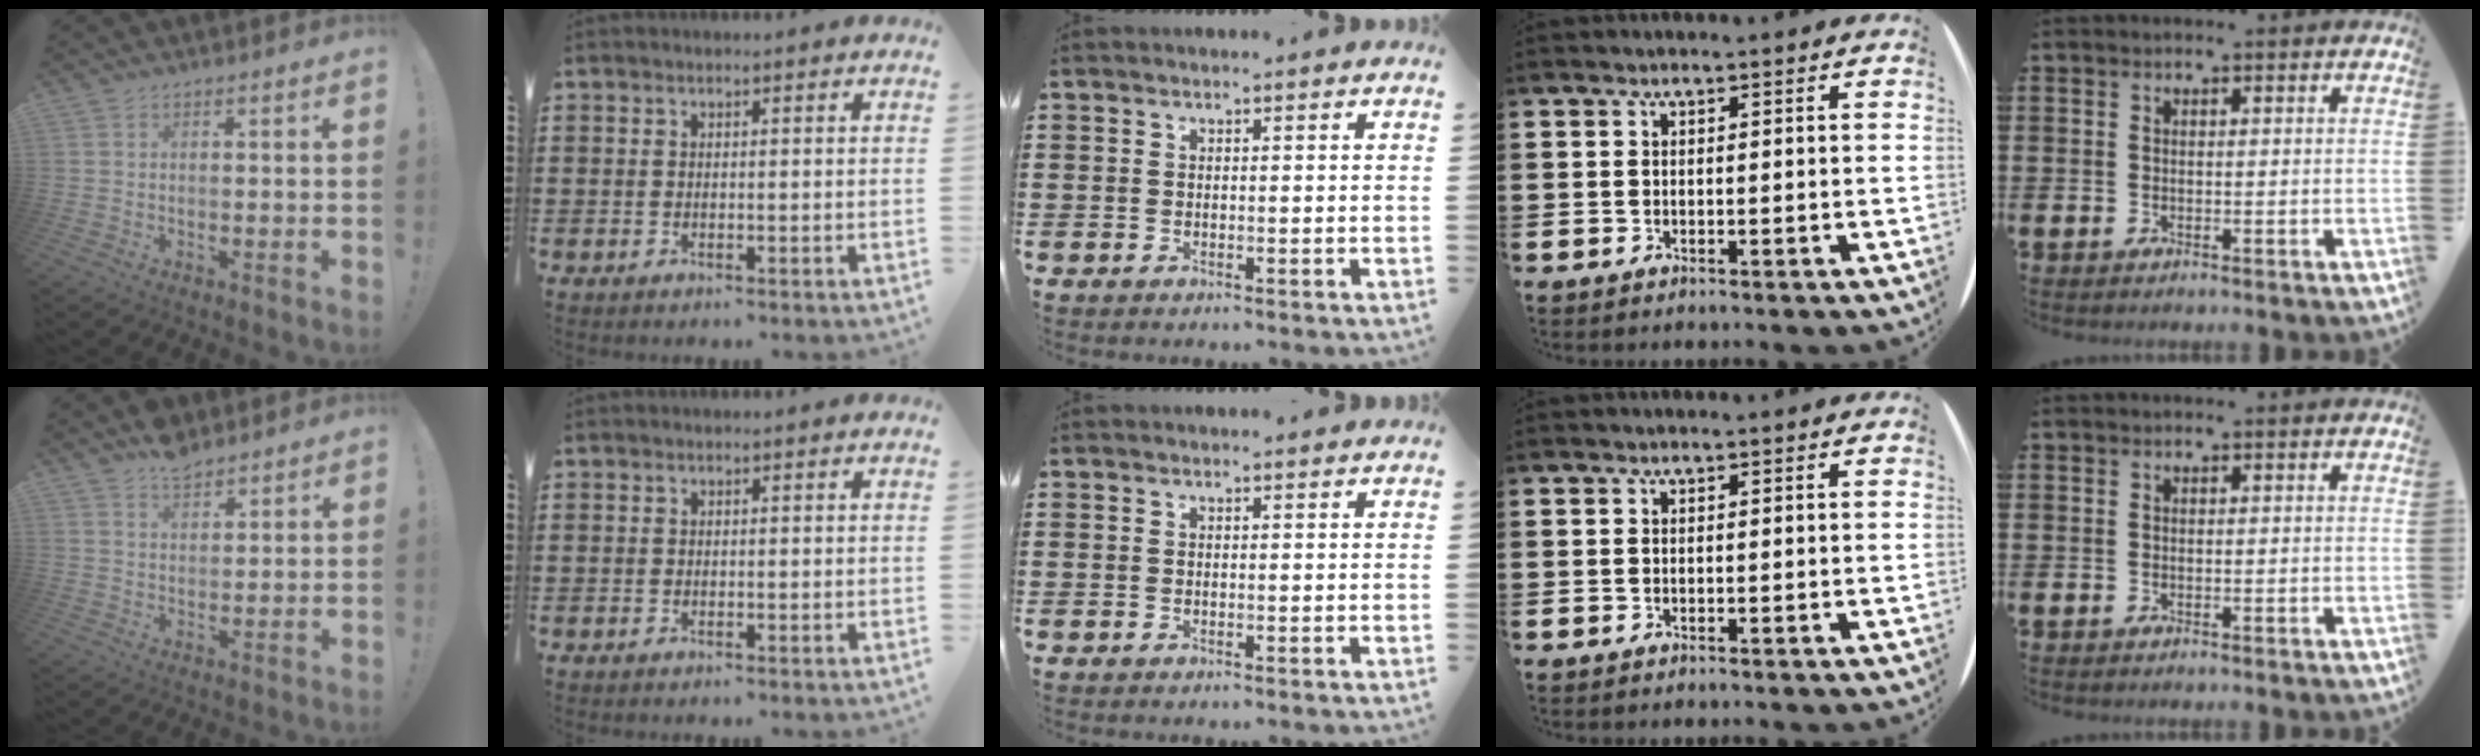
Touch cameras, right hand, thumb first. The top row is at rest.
{"thumb": {"total": 5.7, "force": [4.6, 2.8, 2.0], "torque": [-0.026, -0.024, 0.084]}}